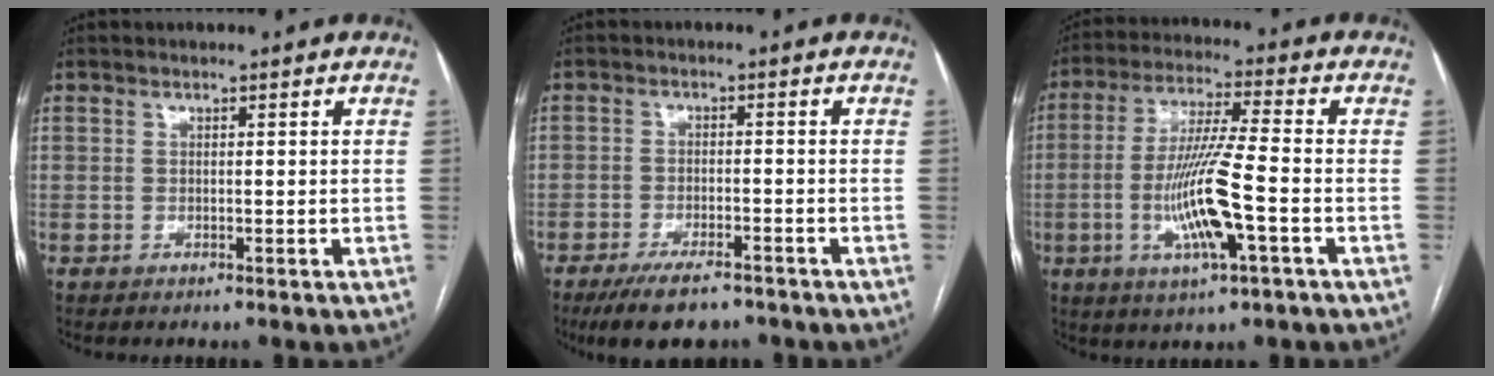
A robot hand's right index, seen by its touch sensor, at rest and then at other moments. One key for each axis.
{"total": 7.9, "fx": -6.1, "fy": 2.6, "fz": 4.2, "tx": -0.071, "ty": -0.009, "tz": -0.101}
{"total": 12.0, "fx": -3.2, "fy": 0.6, "fz": 11.6, "tx": -0.233, "ty": -0.009, "tz": -0.061}